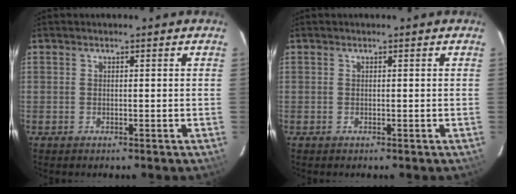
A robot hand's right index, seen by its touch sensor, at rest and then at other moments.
{"total": 0.0}